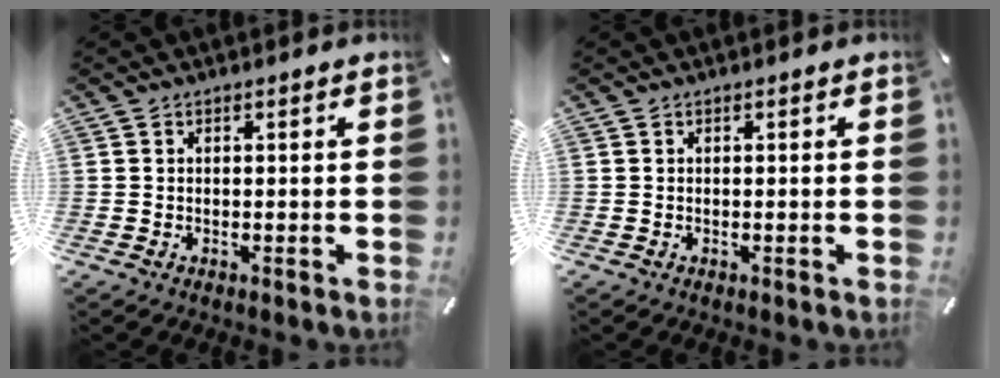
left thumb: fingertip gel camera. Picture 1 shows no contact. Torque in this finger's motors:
{"motor_torque": [-0.35, -0.35, 0.00, 0.00, 0.00]}